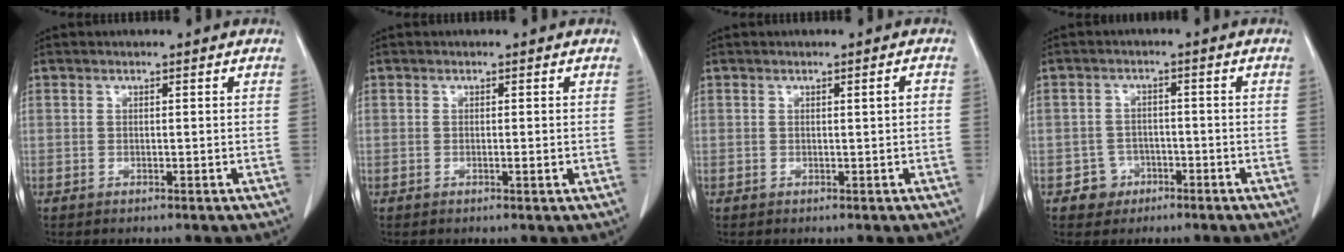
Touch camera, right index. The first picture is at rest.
{"total": 0.9, "force": [-0.2, 0.0, 0.9], "torque": [-0.011, -0.002, -0.001]}
{"total": 0.9, "force": [0.1, 0.0, 0.9], "torque": [-0.016, 0.002, 0.003]}
{"total": 3.3, "force": [-1.6, 2.9, 0.0], "torque": [0.006, 0.016, -0.022]}